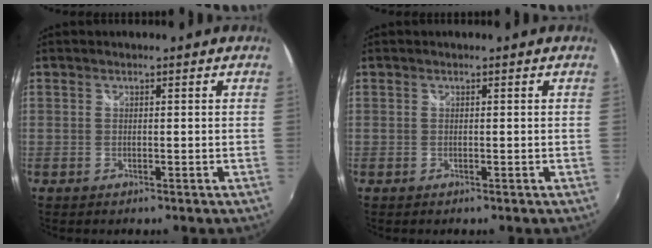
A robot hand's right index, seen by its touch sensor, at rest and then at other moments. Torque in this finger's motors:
{"motor_torque": [0.31, 0.31, -0.01, 0.01]}